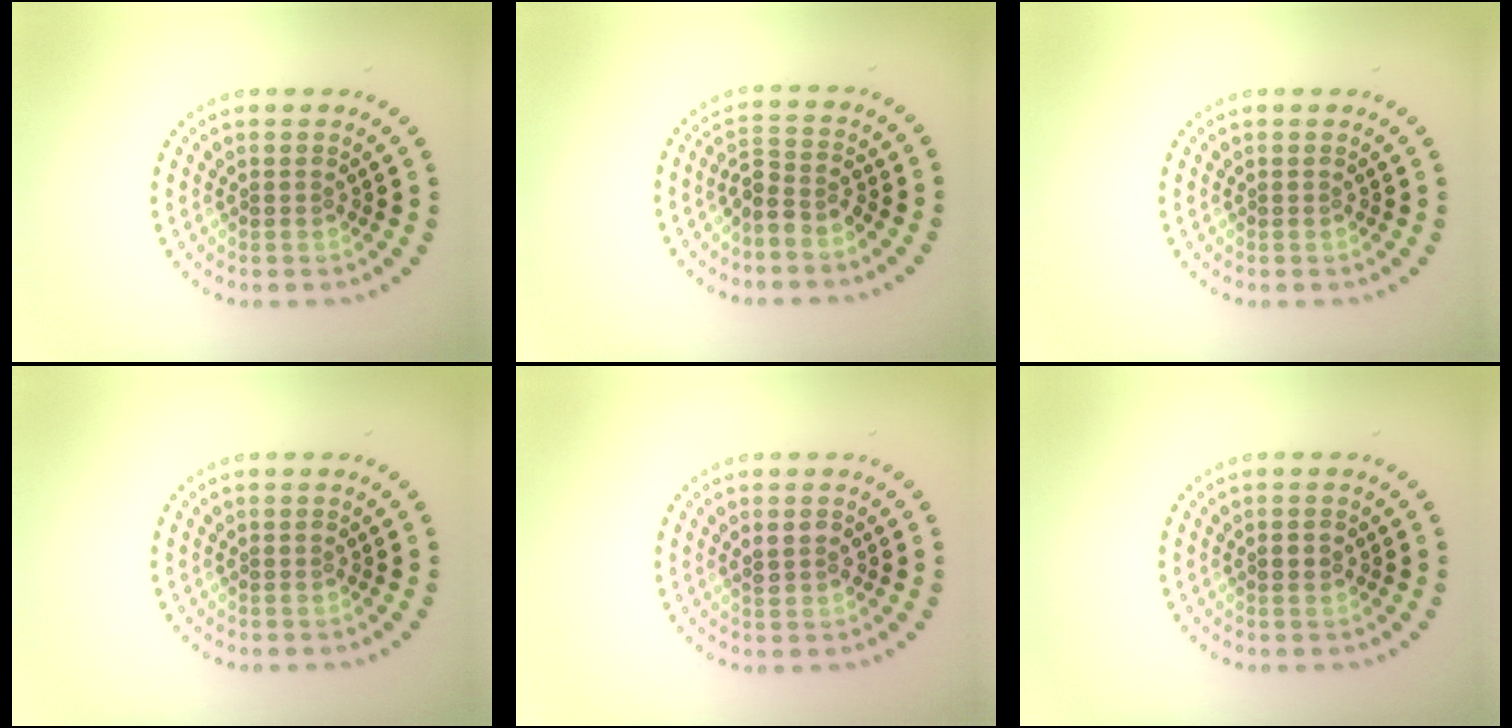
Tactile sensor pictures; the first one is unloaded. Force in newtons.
{"total": 2.3, "press": 1.8, "slide": 1.6}
{"total": 0.0}
{"total": 0.0}
{"total": 1.4, "press": 1.4, "slide": 0.3}
{"total": 1.3, "press": 1.2, "slide": 0.1}